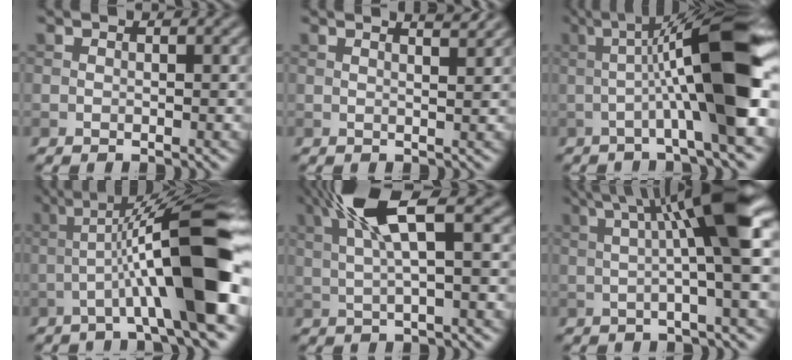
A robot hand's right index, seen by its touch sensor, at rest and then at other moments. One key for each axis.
{"total": 3.0, "fx": 2.2, "fy": 1.0, "fz": 1.8, "tx": -0.005, "ty": 0.010, "tz": 0.002}
{"total": 11.1, "fx": -0.9, "fy": 1.0, "fz": 11.0, "tx": -0.162, "ty": 0.029, "tz": -0.017}
{"total": 11.7, "fx": -2.2, "fy": 1.2, "fz": 11.5, "tx": -0.168, "ty": 0.031, "tz": -0.035}
{"total": 6.8, "fx": 2.2, "fy": 1.4, "fz": 6.2, "tx": -0.120, "ty": 0.019, "tz": 0.038}
{"total": 9.6, "fx": 2.1, "fy": 1.5, "fz": 9.2, "tx": -0.128, "ty": 0.023, "tz": 0.026}